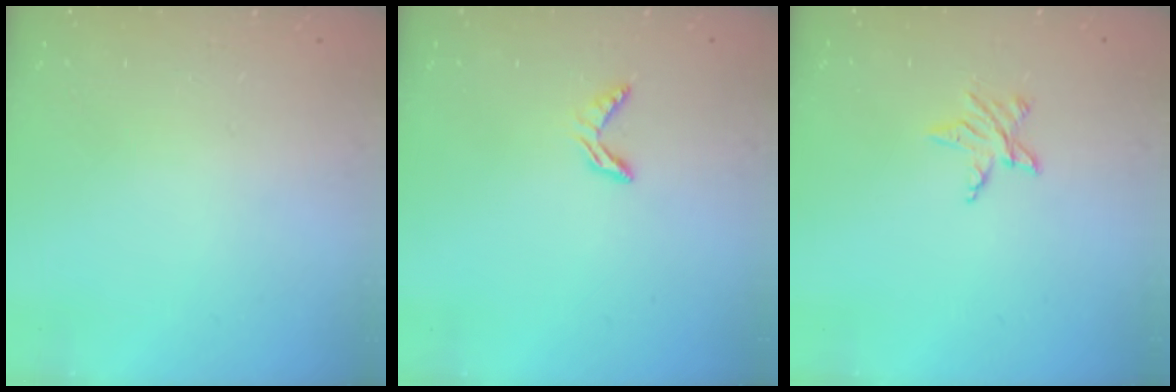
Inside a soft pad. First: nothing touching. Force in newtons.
{"total": 4.2, "press": 4.2, "slide": 0.3}
{"total": 4.8, "press": 4.8, "slide": 0.5}